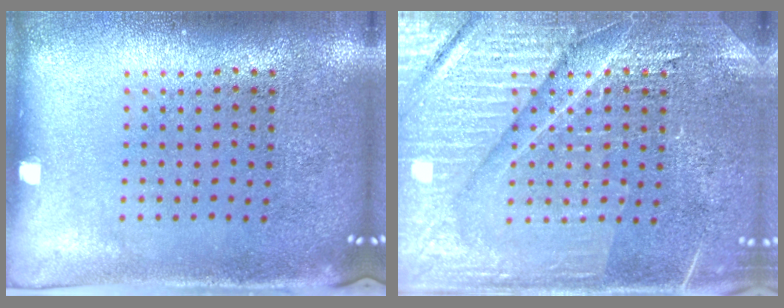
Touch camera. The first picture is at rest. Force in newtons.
{"total": 4.5, "press": 4.5, "slide": 0.6}